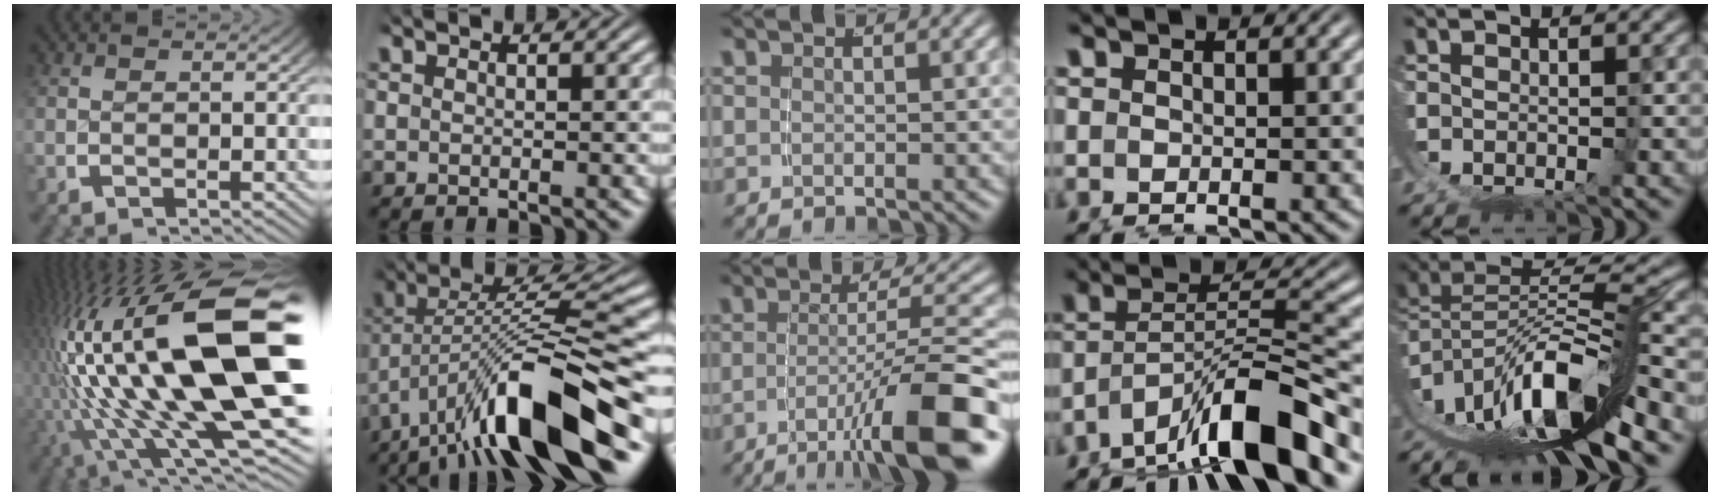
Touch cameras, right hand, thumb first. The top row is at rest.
{"thumb": {"total": 23.4, "force": [-1.3, 11.0, 20.6], "torque": [-0.374, -0.054, 0.008]}, "index": {"total": 8.9, "force": [-1.9, 2.9, 8.2], "torque": [-0.144, -0.011, -0.019]}, "middle": {"total": 9.7, "force": [-5.6, 1.6, 7.8], "torque": [-0.109, -0.009, -0.075]}, "ring": {"total": 8.3, "force": [-4.1, 2.4, 6.8], "torque": [-0.106, -0.017, -0.056]}, "little": {"total": 14.5, "force": [-4.4, 8.0, 11.2], "torque": [-0.190, -0.022, -0.060]}}